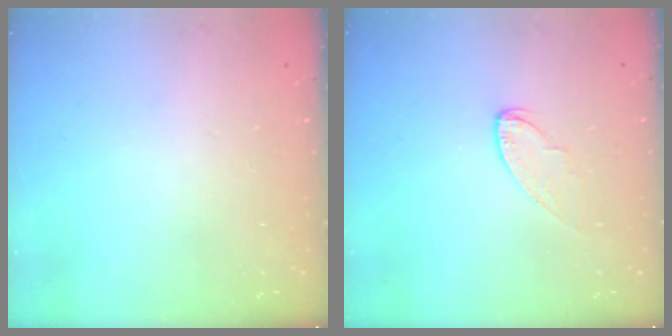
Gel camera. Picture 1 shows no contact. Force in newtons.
{"total": 4.9, "press": 4.9, "slide": 0.4}